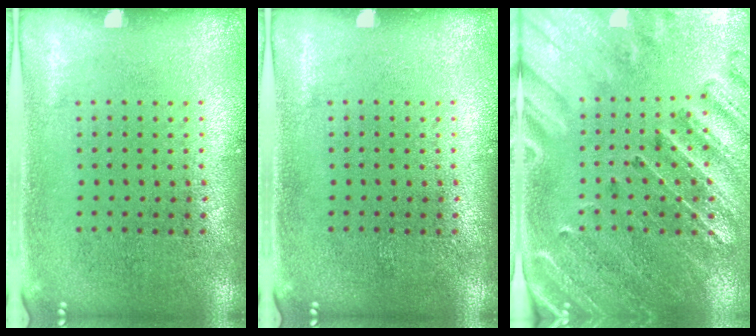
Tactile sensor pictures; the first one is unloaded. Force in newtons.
{"total": 0.0}
{"total": 2.8, "press": 2.7, "slide": 0.8}